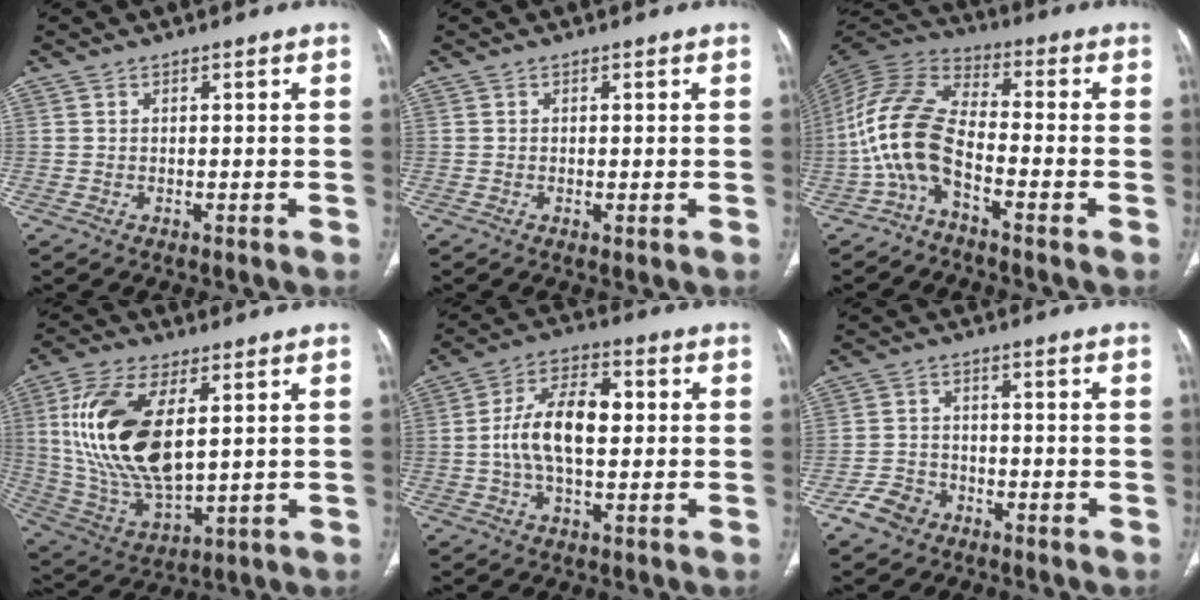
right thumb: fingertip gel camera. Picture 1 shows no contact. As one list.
[{"total": 0.7, "force": [-0.1, 0.2, 0.7], "torque": [-0.017, -0.004, -0.003]}, {"total": 11.8, "force": [-4.4, 5.3, 9.7], "torque": [-0.211, 0.055, -0.102]}, {"total": 20.8, "force": [4.6, 10.1, 17.5], "torque": [-0.353, -0.021, 0.095]}, {"total": 12.0, "force": [0.3, 6.3, 10.2], "torque": [-0.187, 0.024, -0.001]}, {"total": 5.3, "force": [-3.3, 3.8, 1.6], "torque": [-0.022, 0.025, -0.059]}]